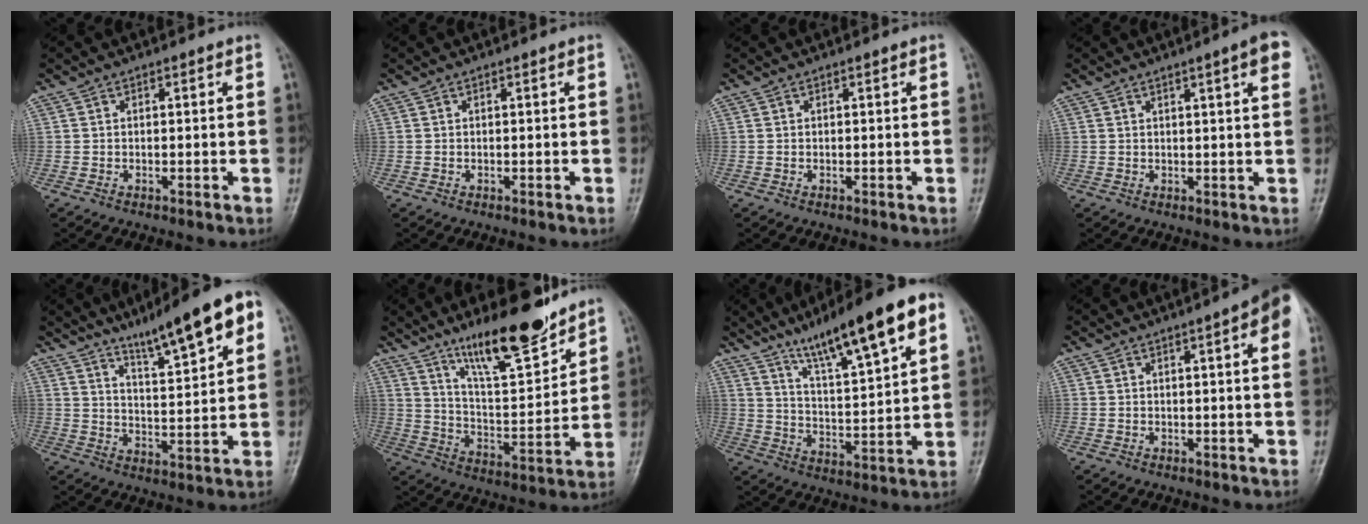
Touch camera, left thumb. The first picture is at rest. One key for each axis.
{"total": 0.0}
{"total": 0.0}
{"total": 5.1, "fx": 2.5, "fy": 0.4, "fz": 4.4, "tx": -0.054, "ty": -0.002, "tz": 0.031}
{"total": 14.7, "fx": 8.9, "fy": 2.7, "fz": 11.4, "tx": -0.152, "ty": -0.033, "tz": 0.141}
{"total": 16.3, "fx": 12.2, "fy": 3.8, "fz": 10.2, "tx": -0.141, "ty": -0.082, "tz": 0.213}
{"total": 19.5, "fx": 11.3, "fy": 3.3, "fz": 15.5, "tx": -0.224, "ty": -0.032, "tz": 0.187}
{"total": 7.8, "fx": 2.8, "fy": 1.2, "fz": 7.2, "tx": -0.080, "ty": 0.003, "tz": 0.026}